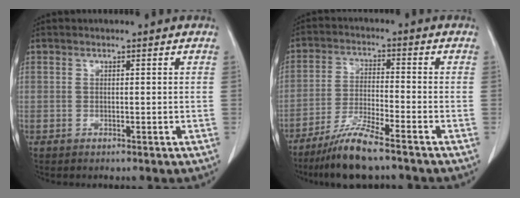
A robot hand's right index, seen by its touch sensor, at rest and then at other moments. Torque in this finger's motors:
{"motor_torque": [0.46, -0.40, 0.25, 0.08]}